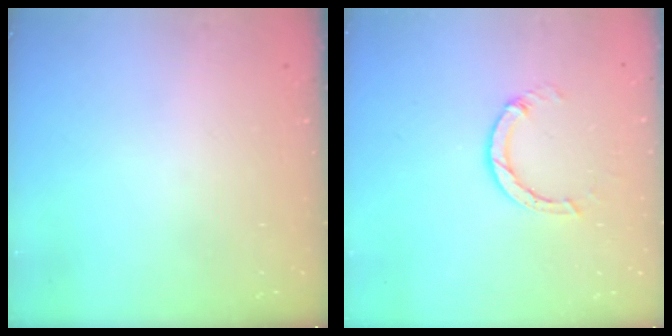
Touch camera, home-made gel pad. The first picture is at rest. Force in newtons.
{"total": 4.4, "press": 4.4, "slide": 0.5}